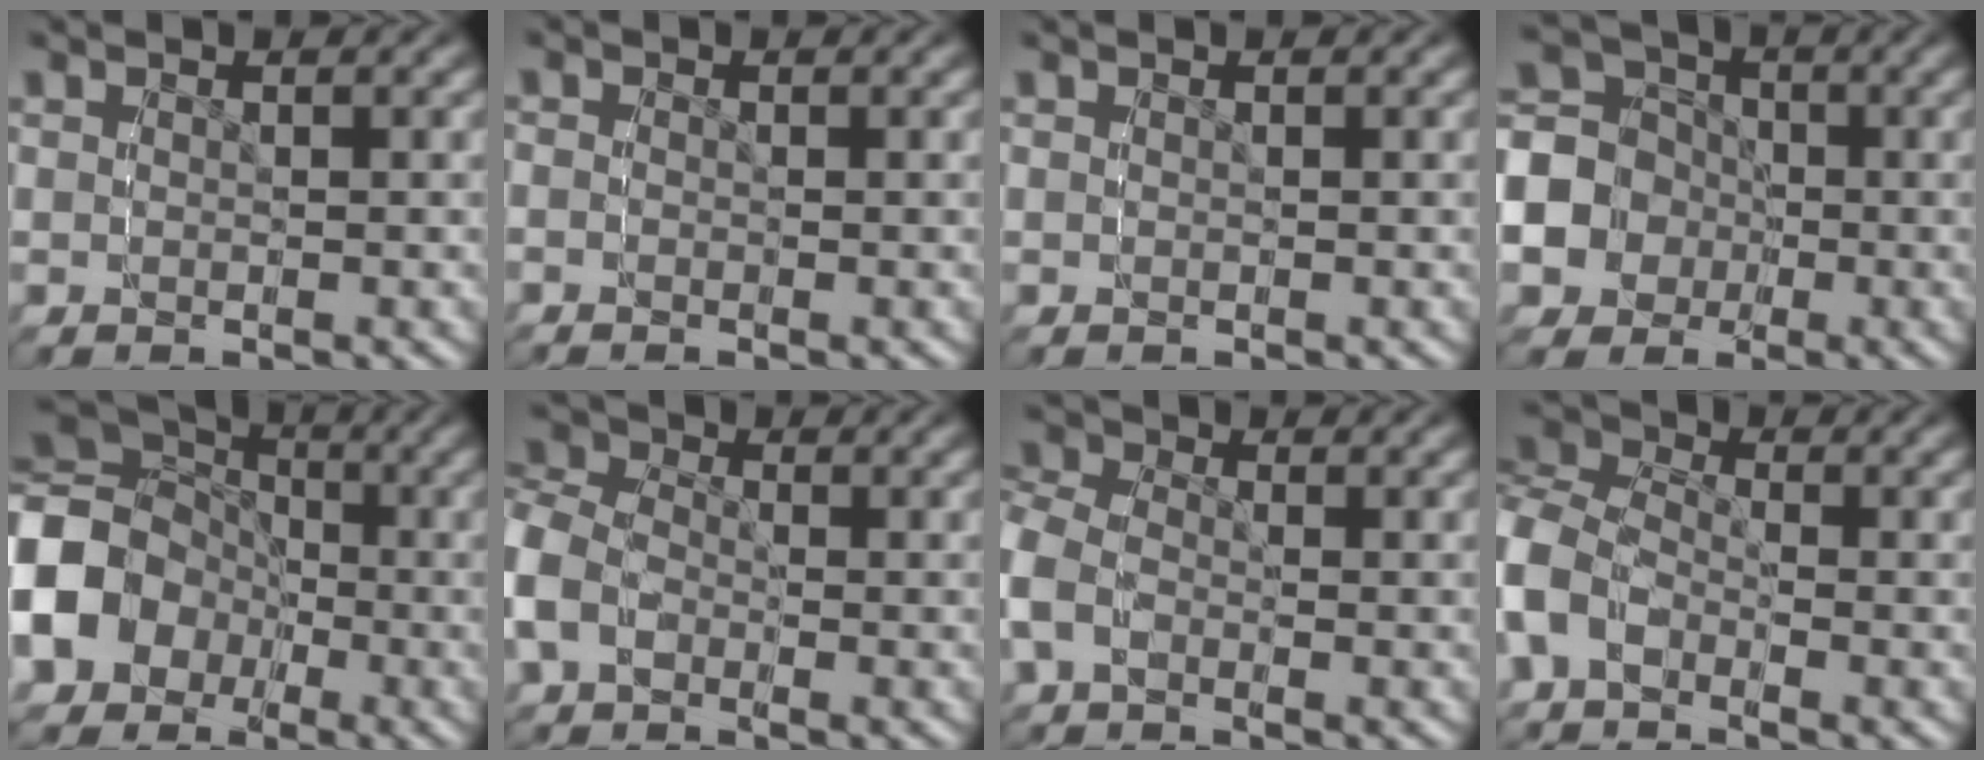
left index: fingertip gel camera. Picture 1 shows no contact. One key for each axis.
{"total": 1.6, "fx": -0.9, "fy": -1.1, "fz": -0.6, "tx": 0.015, "ty": -0.002, "tz": -0.019}
{"total": 0.0}
{"total": 9.3, "fx": -1.2, "fy": 8.6, "fz": 3.3, "tx": -0.075, "ty": -0.035, "tz": -0.018}
{"total": 9.1, "fx": -1.4, "fy": 7.9, "fz": 4.2, "tx": -0.087, "ty": -0.015, "tz": -0.025}
{"total": 6.2, "fx": -1.7, "fy": 4.9, "fz": 3.4, "tx": -0.063, "ty": -0.013, "tz": -0.031}
{"total": 3.8, "fx": -2.1, "fy": 2.7, "fz": 1.7, "tx": -0.038, "ty": -0.010, "tz": -0.040}
{"total": 9.3, "fx": -1.5, "fy": 7.4, "fz": 5.5, "tx": -0.103, "ty": -0.011, "tz": -0.031}